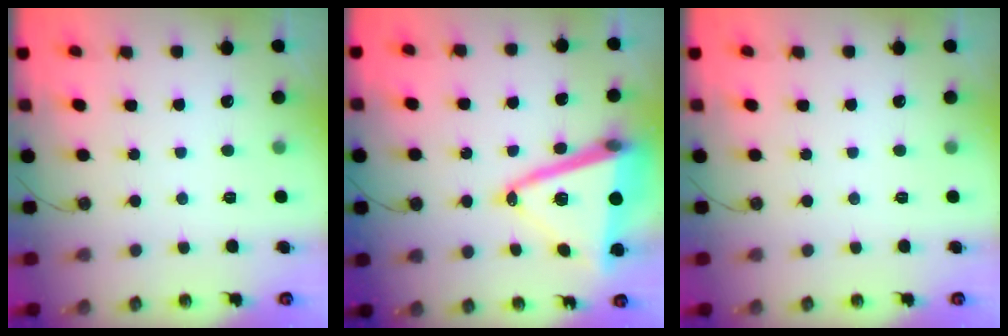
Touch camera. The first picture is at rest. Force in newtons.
{"total": 18.2, "press": 17.9, "slide": 3.1}
{"total": 0.0}